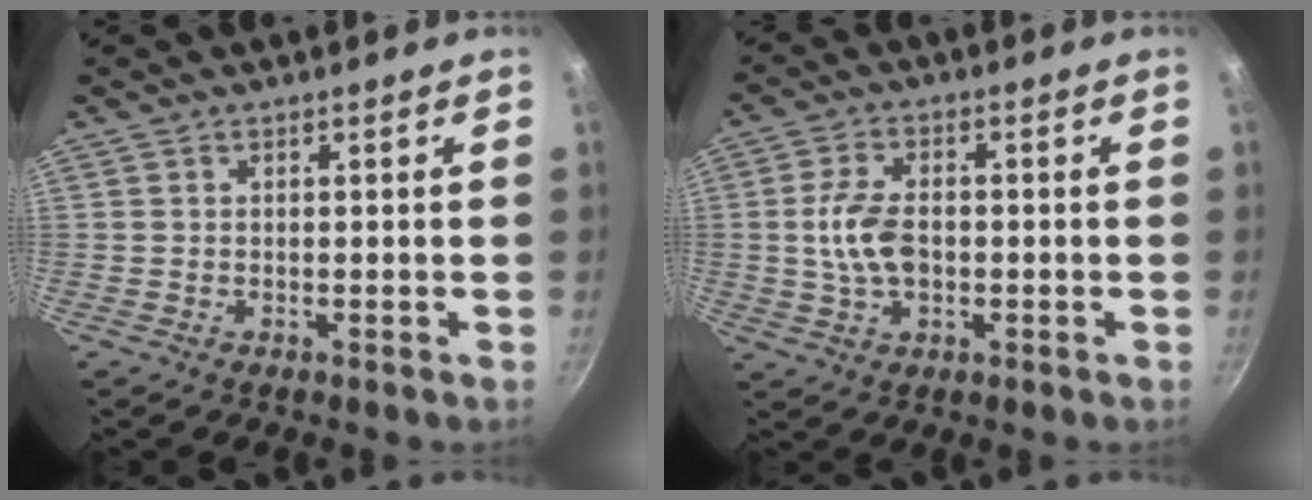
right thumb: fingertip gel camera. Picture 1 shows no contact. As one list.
[{"total": 8.0, "force": [-0.5, 4.9, 6.4], "torque": [-0.120, 0.012, -0.011]}]